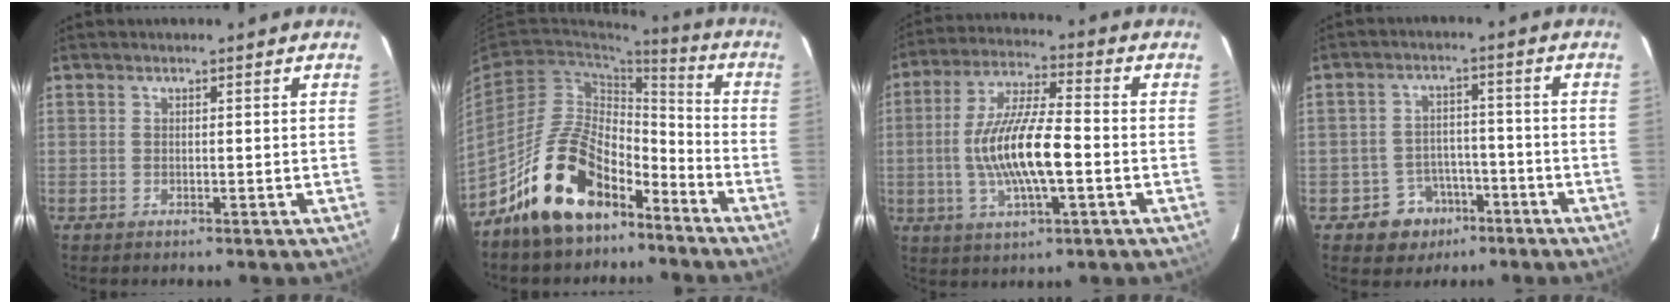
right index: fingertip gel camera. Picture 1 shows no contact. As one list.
[{"total": 17.0, "force": [-11.3, 8.8, 9.1], "torque": [-0.174, 0.033, -0.183]}, {"total": 13.9, "force": [-2.4, 3.4, 13.2], "torque": [-0.261, 0.000, -0.044]}, {"total": 7.1, "force": [-4.1, 5.7, 0.8], "torque": [-0.028, 0.028, -0.052]}]